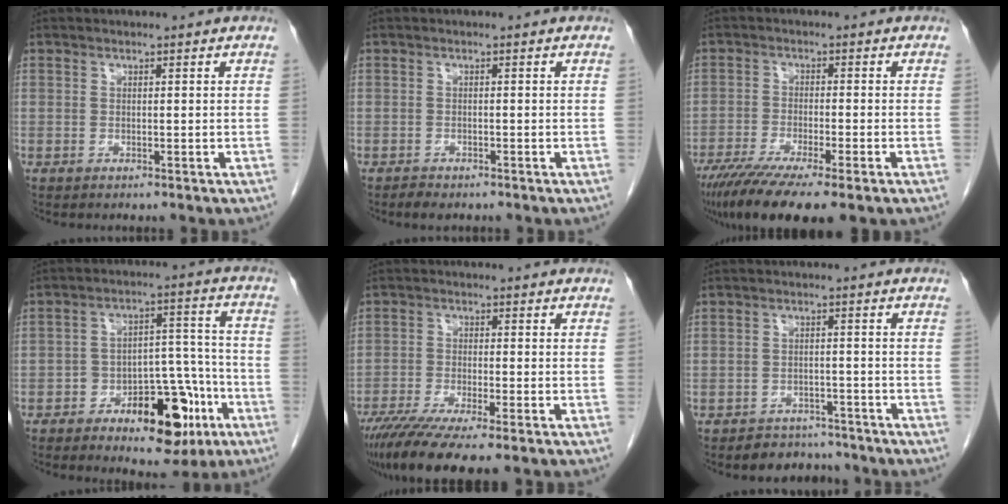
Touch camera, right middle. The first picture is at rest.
{"total": 1.6, "force": [-1.3, 0.6, 0.6], "torque": [-0.016, -0.002, -0.019]}
{"total": 12.6, "force": [-8.8, 1.5, 8.9], "torque": [-0.153, -0.030, -0.141]}
{"total": 13.9, "force": [-7.0, 5.9, 10.4], "torque": [-0.130, 0.026, -0.097]}
{"total": 10.4, "force": [-7.7, 0.7, 7.0], "torque": [-0.114, -0.022, -0.125]}
{"total": 4.2, "force": [-3.7, 2.0, -0.4], "torque": [0.012, 0.008, -0.055]}